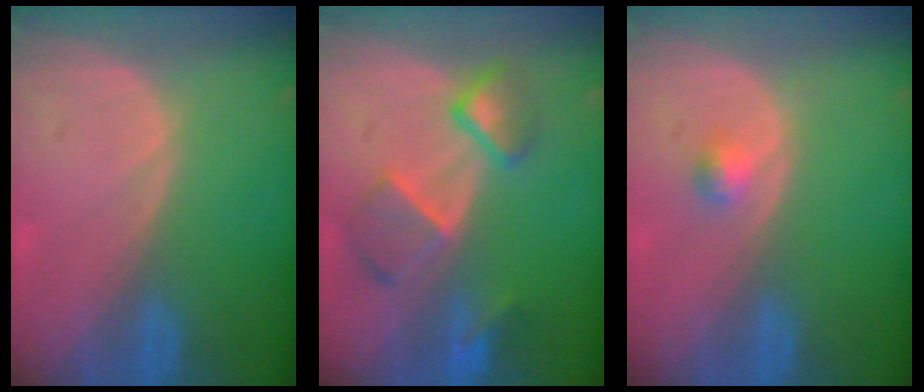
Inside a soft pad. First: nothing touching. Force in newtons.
{"total": 7.3, "press": 6.6, "slide": 2.9}
{"total": 1.8, "press": 1.6, "slide": 0.9}